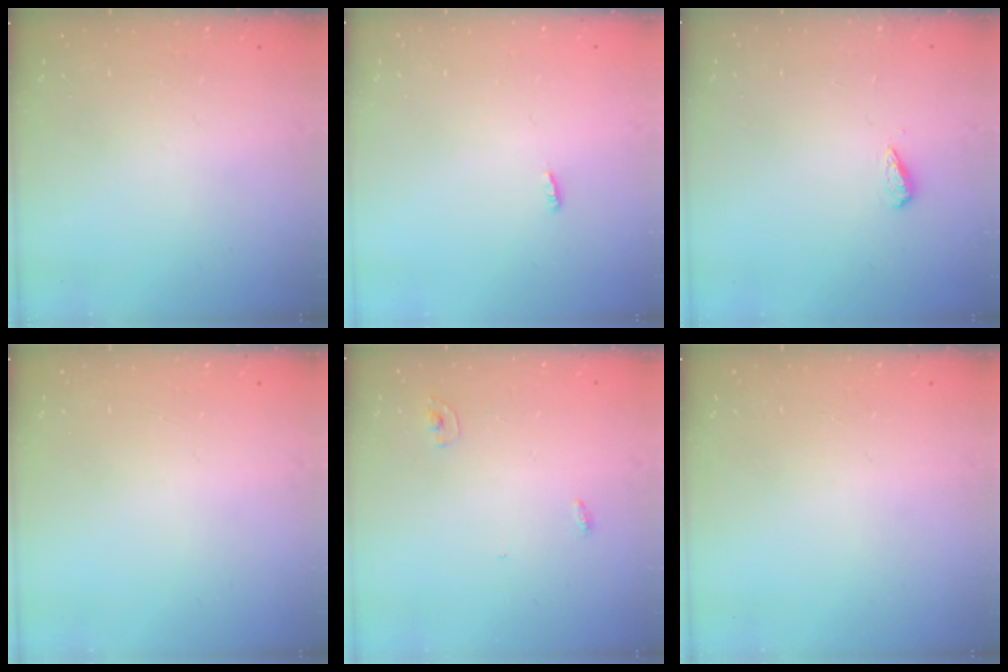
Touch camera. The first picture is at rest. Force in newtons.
{"total": 2.8, "press": 2.7, "slide": 0.8}
{"total": 2.7, "press": 2.6, "slide": 0.4}
{"total": 0.0}
{"total": 2.8, "press": 2.8, "slide": 0.1}
{"total": 0.0}